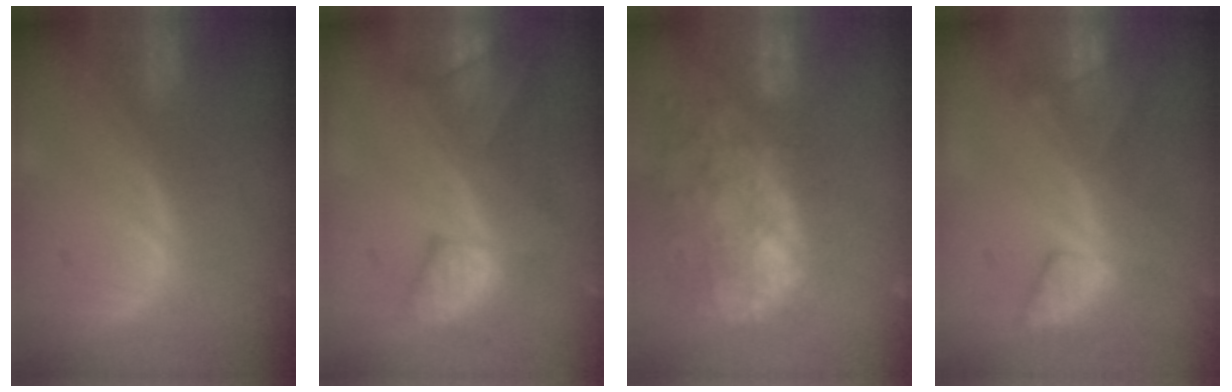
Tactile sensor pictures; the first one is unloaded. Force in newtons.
{"total": 9.0, "press": 8.3, "slide": 3.6}
{"total": 14.1, "press": 11.6, "slide": 8.1}
{"total": 8.4, "press": 7.2, "slide": 4.3}